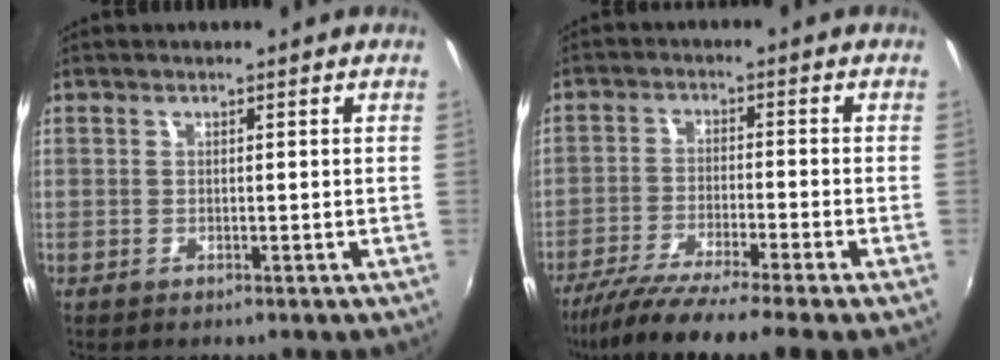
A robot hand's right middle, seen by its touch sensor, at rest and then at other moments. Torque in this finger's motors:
{"motor_torque": [1.14, -1.00, 0.67, 0.17]}